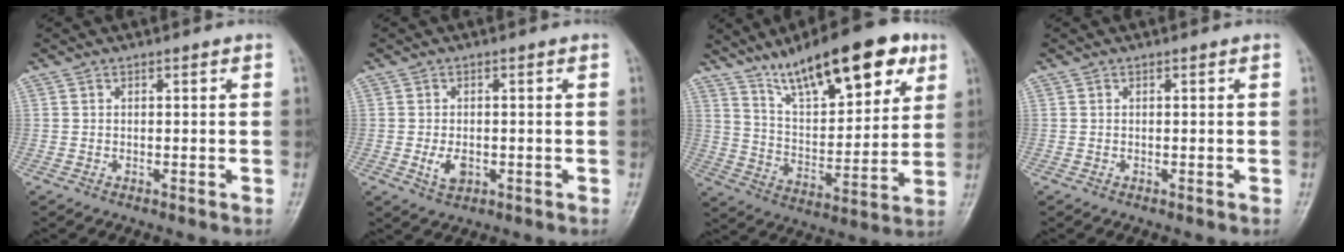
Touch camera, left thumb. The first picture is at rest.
{"total": 3.5, "force": [-0.8, 2.2, 2.6], "torque": [-0.045, -0.003, -0.010]}
{"total": 21.1, "force": [13.0, 7.6, 14.8], "torque": [-0.191, -0.044, 0.218]}
{"total": 0.0}